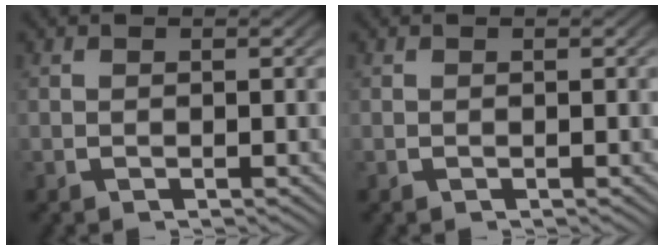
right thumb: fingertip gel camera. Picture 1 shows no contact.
{"total": 0.0}